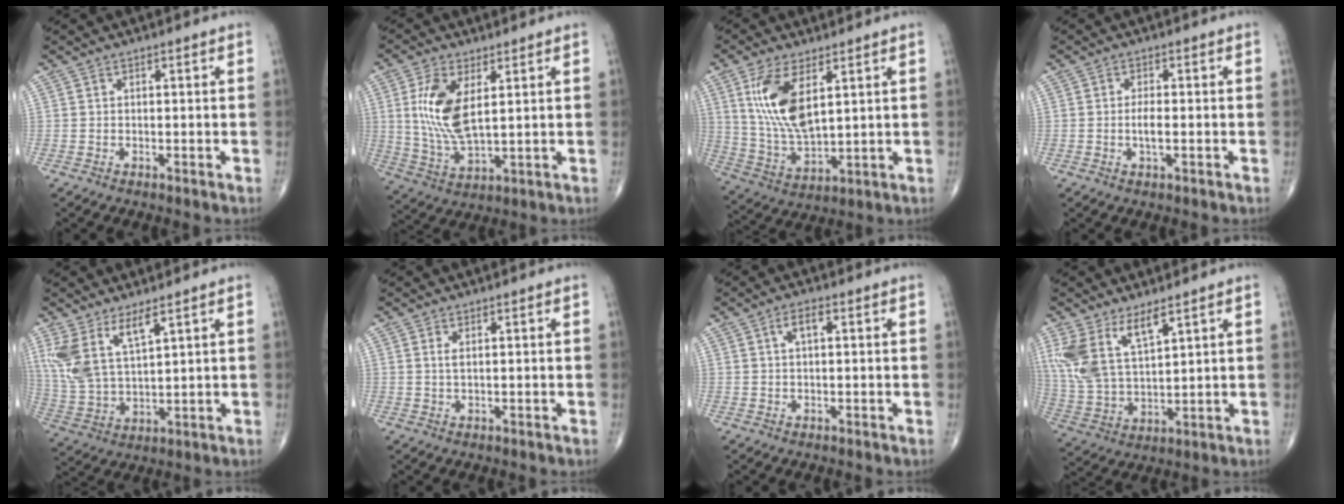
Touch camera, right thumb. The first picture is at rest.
{"total": 11.4, "force": [2.9, 5.1, 9.8], "torque": [-0.204, -0.015, 0.066]}
{"total": 13.0, "force": [4.7, 5.7, 10.7], "torque": [-0.215, -0.023, 0.103]}
{"total": 2.7, "force": [-0.5, 0.8, 2.5], "torque": [-0.053, -0.001, -0.010]}
{"total": 10.2, "force": [5.7, 3.6, 7.7], "torque": [-0.167, -0.026, 0.127]}
{"total": 1.3, "force": [0.5, 0.4, 1.1], "torque": [-0.026, -0.001, 0.012]}
{"total": 3.6, "force": [1.1, 1.5, 3.1], "torque": [-0.057, 0.010, 0.018]}
{"total": 11.5, "force": [6.4, 4.6, 8.4], "torque": [-0.177, -0.025, 0.142]}